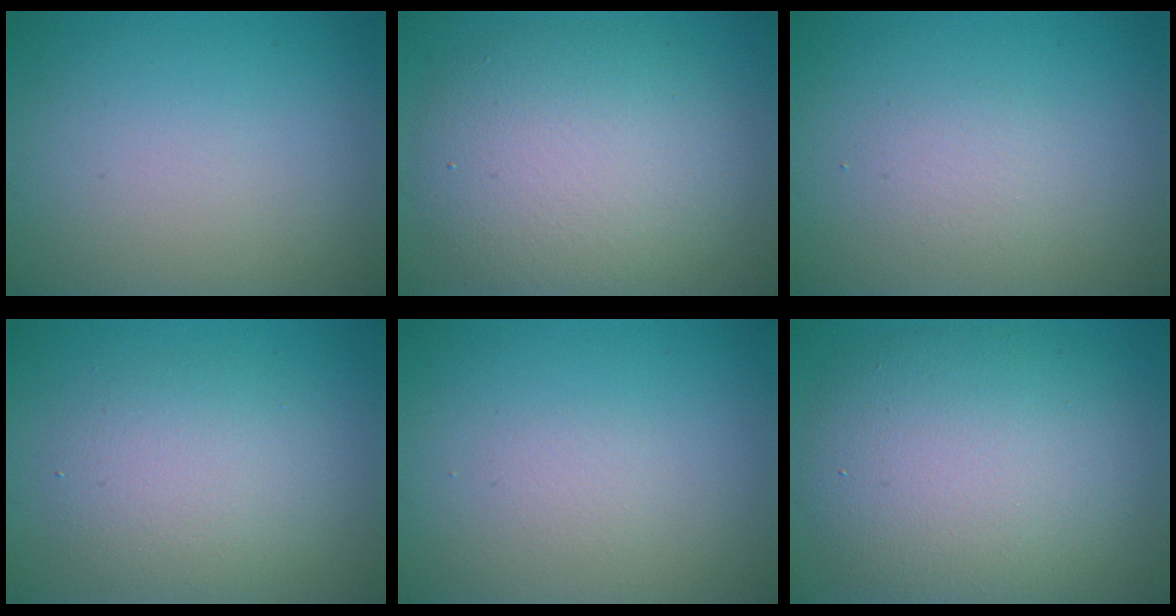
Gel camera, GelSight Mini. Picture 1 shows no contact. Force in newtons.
{"total": 7.9, "press": 7.8, "slide": 0.7}
{"total": 1.4, "press": 1.4, "slide": 0.1}
{"total": 4.0, "press": 4.0, "slide": 0.3}
{"total": 0.7, "press": 0.7, "slide": 0.0}
{"total": 9.7, "press": 9.7, "slide": 0.9}